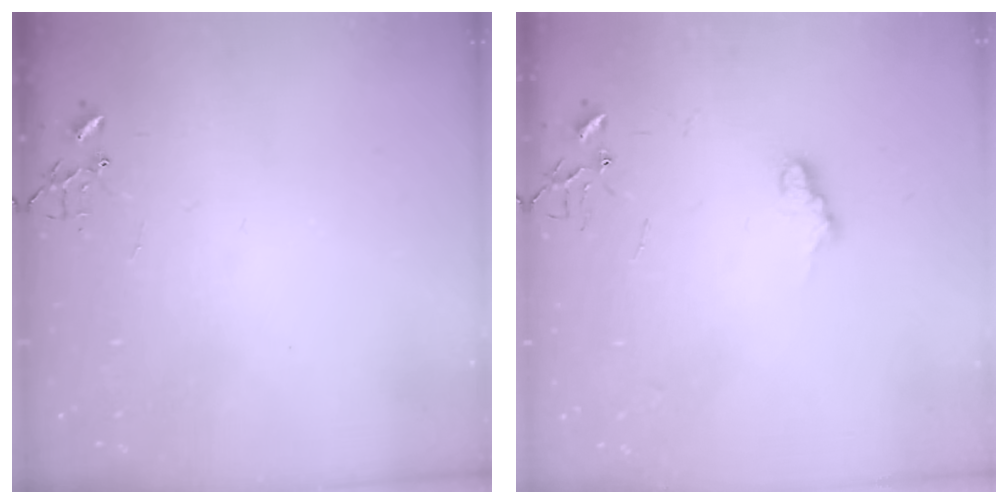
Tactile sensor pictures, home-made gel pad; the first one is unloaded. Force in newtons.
{"total": 9.0, "press": 8.9, "slide": 0.9}